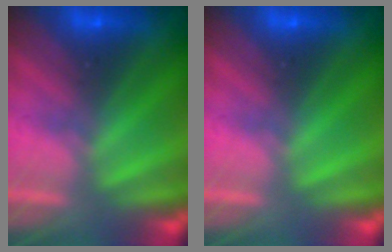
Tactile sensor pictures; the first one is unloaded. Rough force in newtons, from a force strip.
{"total": 0.0}